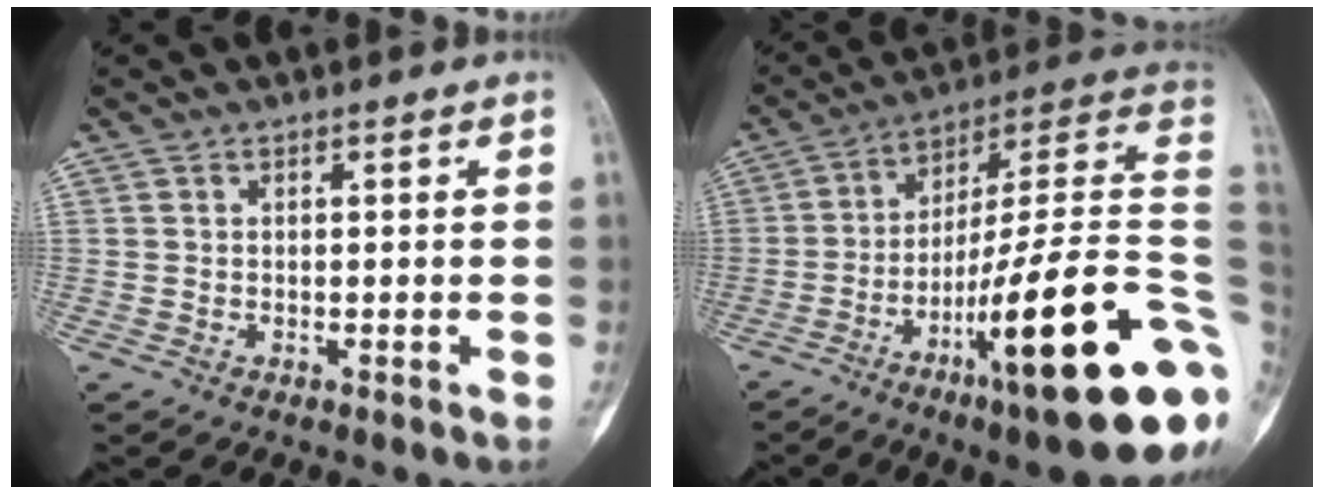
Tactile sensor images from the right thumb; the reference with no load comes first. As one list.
[{"total": 29.0, "force": [-8.1, 5.2, 27.4], "torque": [-0.329, 0.049, -0.127]}]